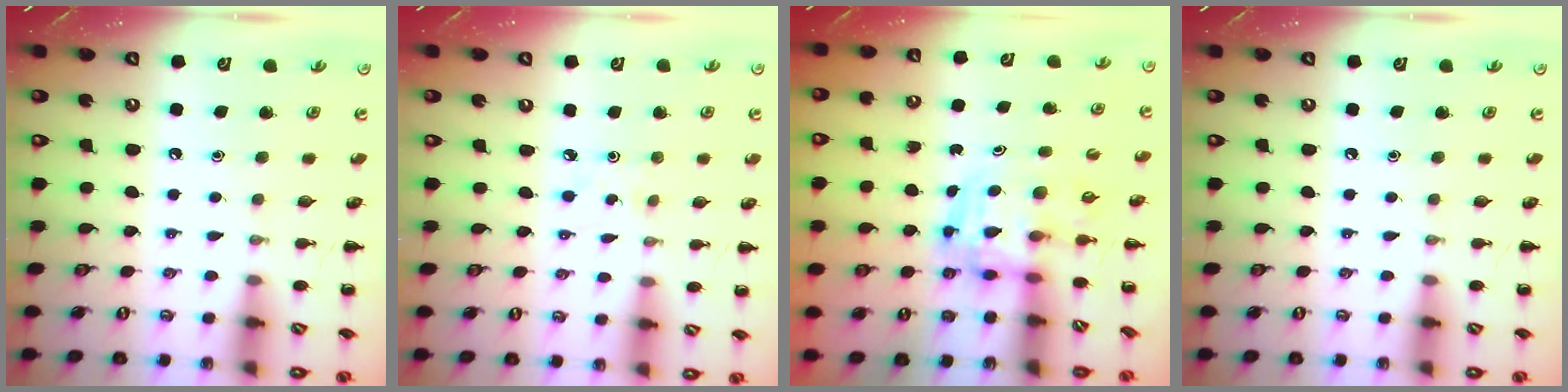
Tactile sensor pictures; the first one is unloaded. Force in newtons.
{"total": 2.1, "press": 2.0, "slide": 0.7}
{"total": 3.6, "press": 3.6, "slide": 0.6}
{"total": 0.0}